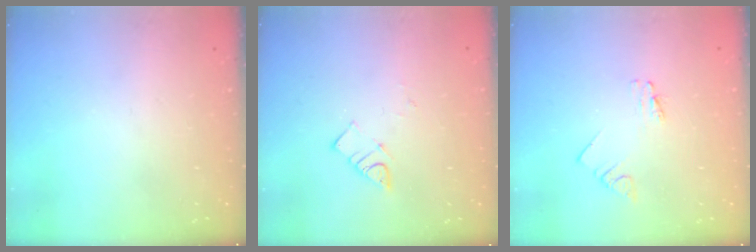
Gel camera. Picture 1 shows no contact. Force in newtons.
{"total": 3.9, "press": 3.9, "slide": 0.5}
{"total": 1.1, "press": 1.1, "slide": 0.0}